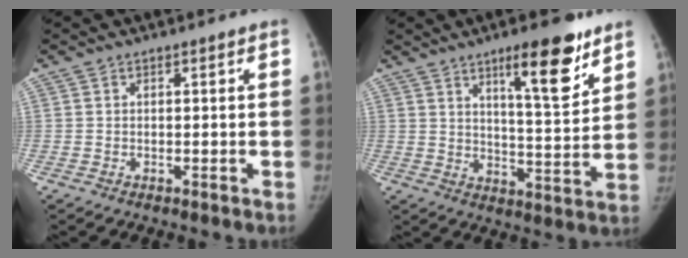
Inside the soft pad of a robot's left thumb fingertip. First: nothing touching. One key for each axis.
{"total": 13.4, "fx": 8.2, "fy": 3.3, "fz": 10.0, "tx": -0.123, "ty": -0.053, "tz": 0.125}